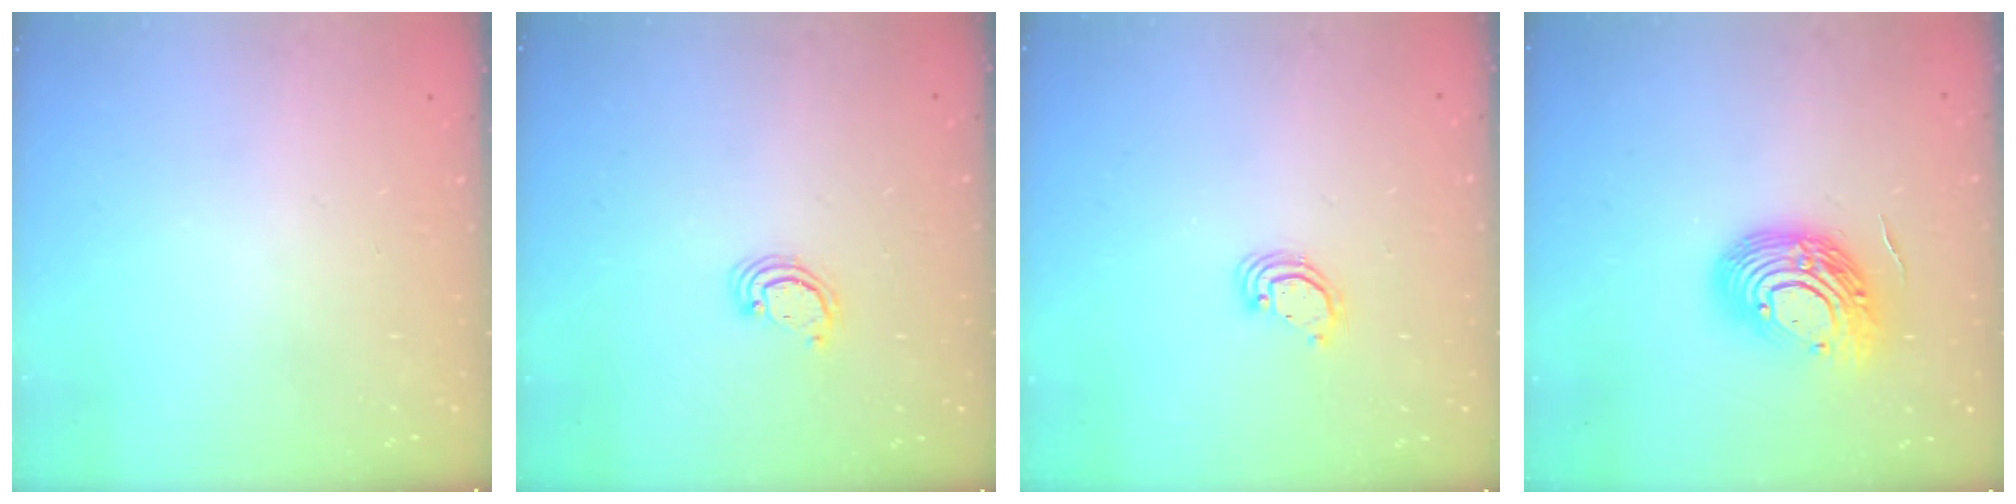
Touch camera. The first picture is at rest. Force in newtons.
{"total": 2.6, "press": 2.5, "slide": 0.2}
{"total": 3.6, "press": 3.6, "slide": 0.2}
{"total": 15.3, "press": 15.3, "slide": 0.9}